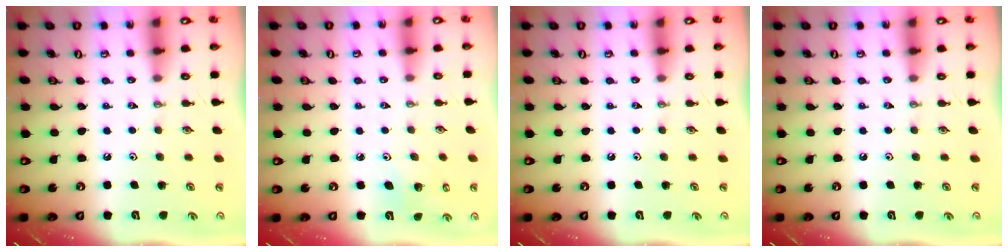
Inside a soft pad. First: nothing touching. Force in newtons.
{"total": 5.2, "press": 5.1, "slide": 0.9}
{"total": 0.0}
{"total": 0.0}